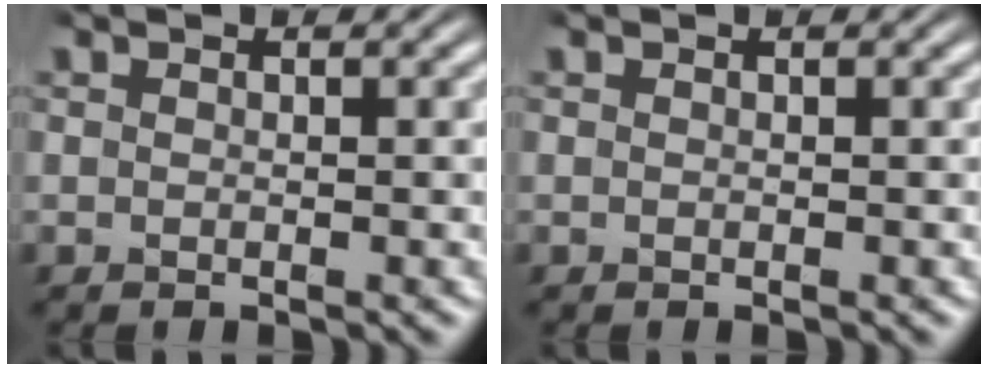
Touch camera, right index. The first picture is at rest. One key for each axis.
{"total": 0.0}